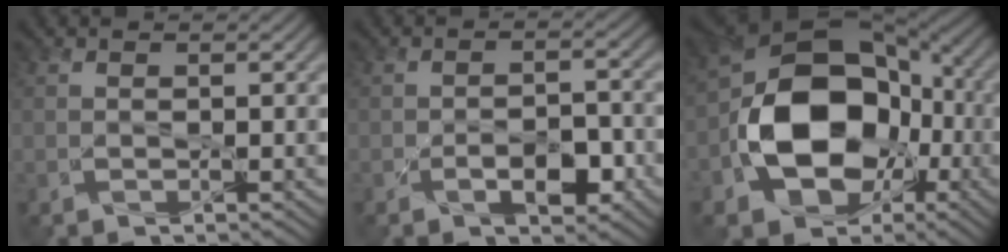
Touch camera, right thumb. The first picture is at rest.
{"total": 4.2, "force": [-1.9, 2.3, 2.9], "torque": [-0.044, 0.003, -0.032]}
{"total": 15.9, "force": [-3.5, 11.3, 10.6], "torque": [-0.176, -0.014, -0.073]}